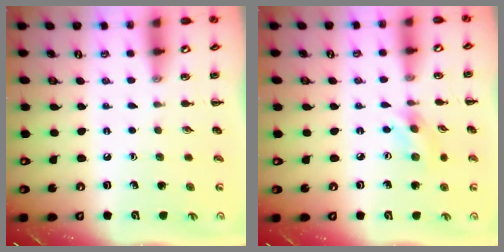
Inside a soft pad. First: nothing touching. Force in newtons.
{"total": 3.1, "press": 3.0, "slide": 0.7}